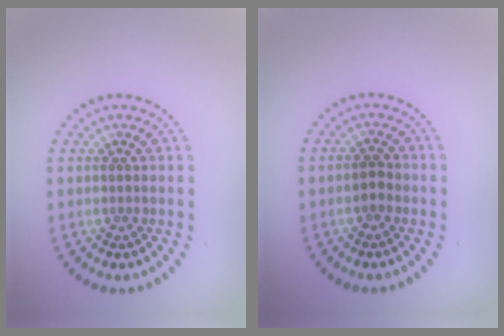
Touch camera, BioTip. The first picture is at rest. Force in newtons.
{"total": 1.5, "press": 1.5, "slide": 0.3}